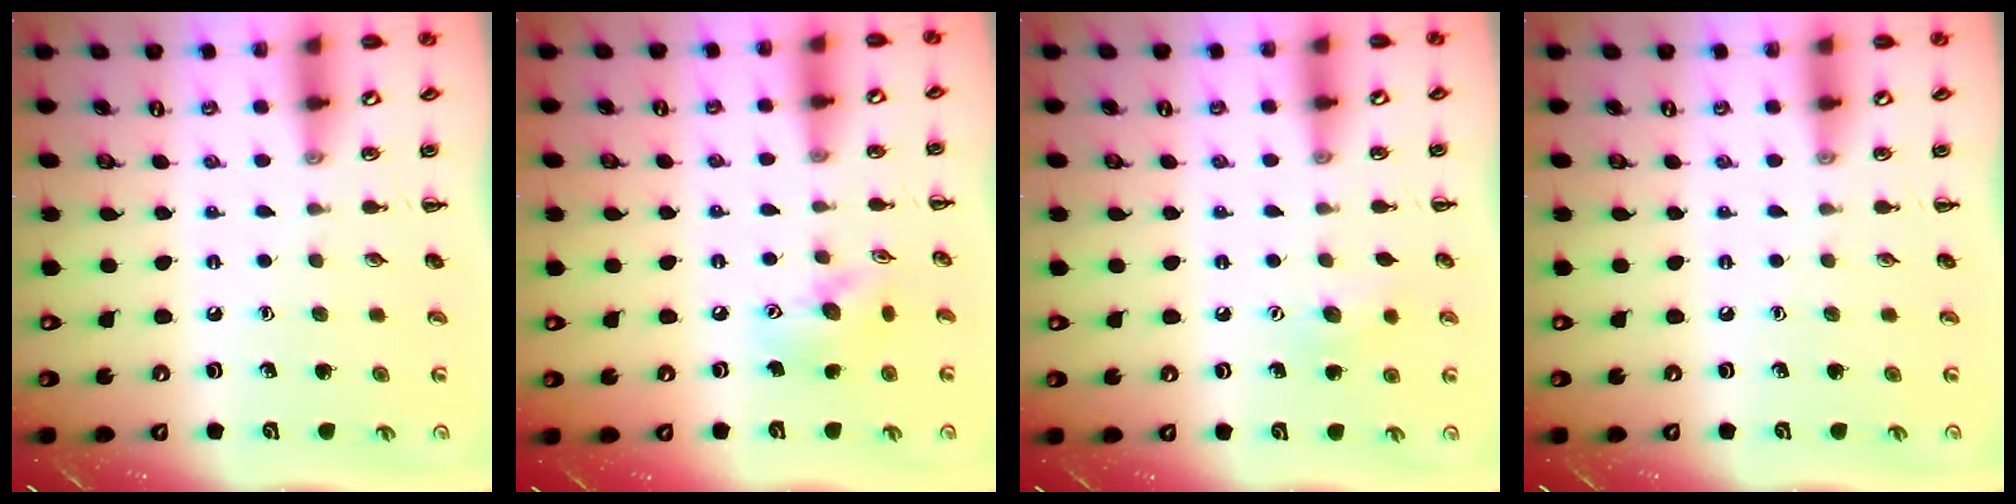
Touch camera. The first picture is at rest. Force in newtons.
{"total": 11.0, "press": 10.9, "slide": 1.5}
{"total": 7.6, "press": 7.4, "slide": 1.9}
{"total": 0.0}